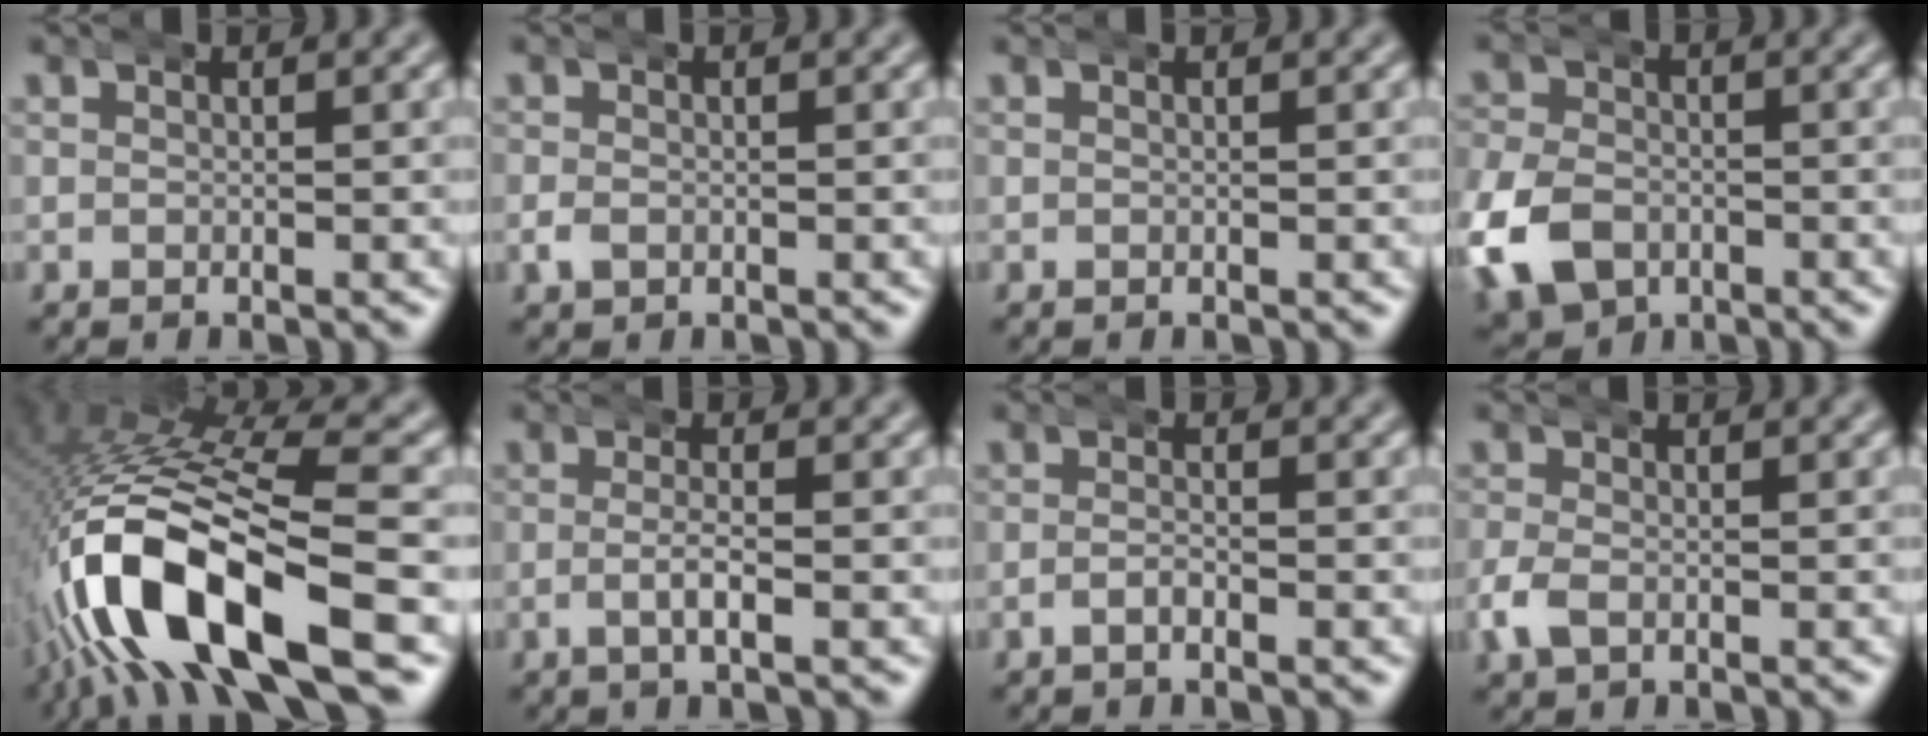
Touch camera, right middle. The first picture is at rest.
{"total": 1.1, "force": [-0.4, 0.9, 0.5], "torque": [-0.016, 0.002, -0.007]}
{"total": 0.0}
{"total": 6.3, "force": [-2.3, 5.0, 3.0], "torque": [-0.072, -0.018, -0.038]}
{"total": 13.6, "force": [-1.0, 5.9, 12.2], "torque": [-0.257, 0.003, -0.015]}
{"total": 2.1, "force": [-0.9, 0.1, 1.9], "torque": [-0.038, -0.003, -0.015]}
{"total": 1.4, "force": [-1.1, 0.2, 0.8], "torque": [-0.020, 0.000, -0.022]}
{"total": 2.3, "force": [-0.9, 1.6, 1.3], "torque": [-0.040, -0.001, -0.016]}